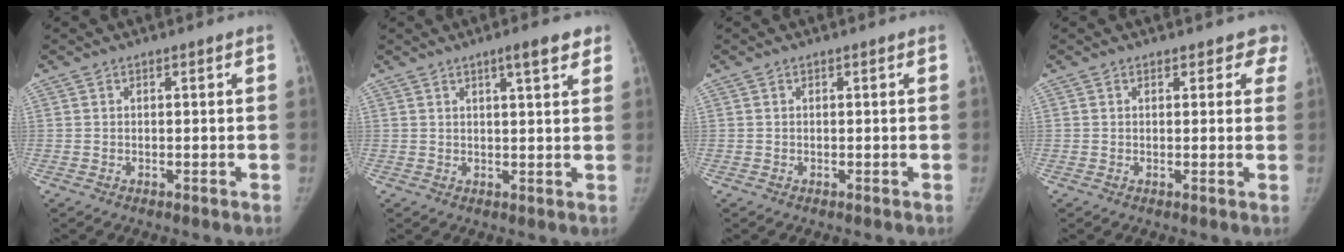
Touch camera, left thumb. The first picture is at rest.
{"total": 5.0, "force": [3.1, 0.9, 3.8], "torque": [-0.046, -0.014, 0.041]}
{"total": 0.0}
{"total": 3.6, "force": [2.9, 2.0, 0.6], "torque": [0.034, -0.009, 0.014]}